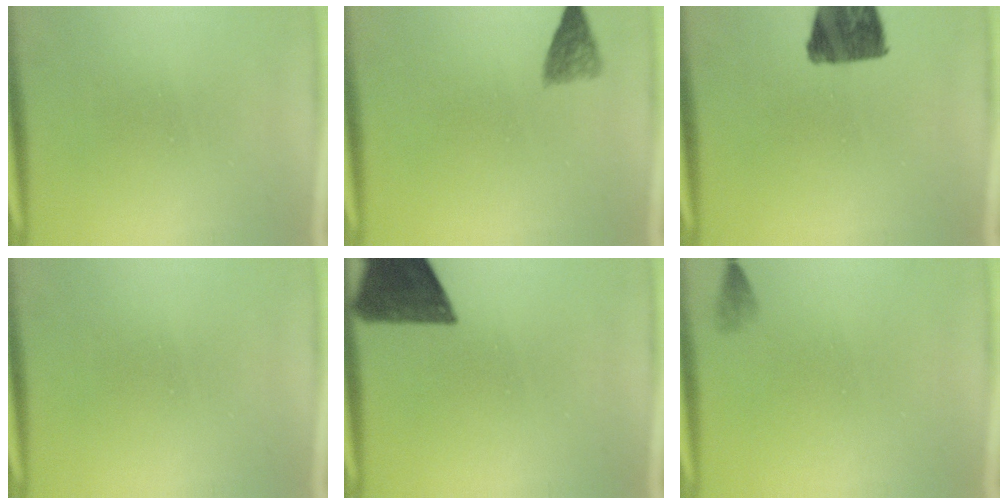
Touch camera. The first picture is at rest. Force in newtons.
{"total": 2.9}
{"total": 11.2}
{"total": 0.0}
{"total": 10.6}
{"total": 1.4}